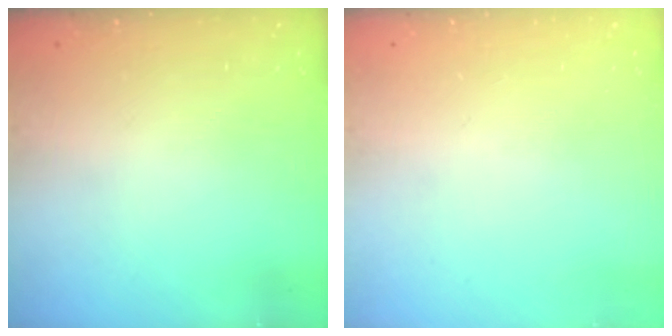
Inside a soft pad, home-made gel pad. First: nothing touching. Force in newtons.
{"total": 0.0}